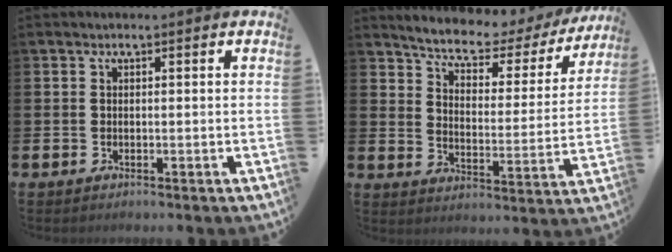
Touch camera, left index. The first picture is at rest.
{"total": 6.5, "force": [5.8, 2.0, 2.2], "torque": [-0.079, -0.040, 0.096]}